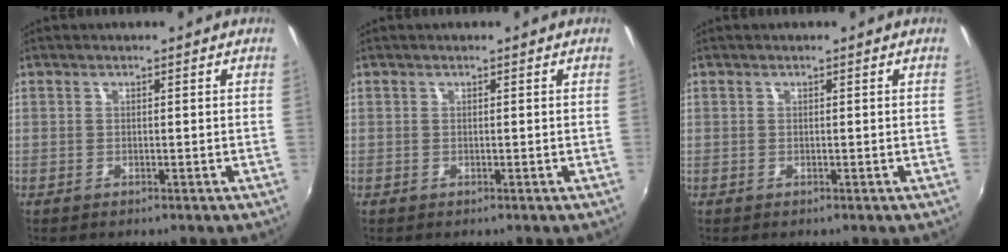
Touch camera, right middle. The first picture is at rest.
{"total": 0.0}
{"total": 0.0}